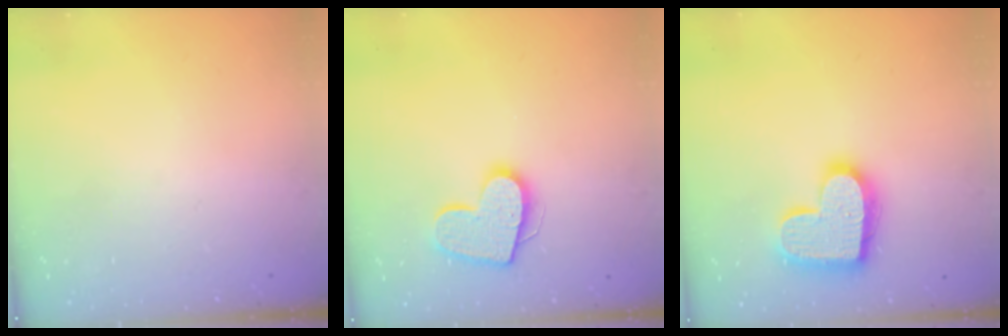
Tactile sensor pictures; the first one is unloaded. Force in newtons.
{"total": 13.5, "press": 13.5, "slide": 0.9}
{"total": 17.0, "press": 17.0, "slide": 1.1}